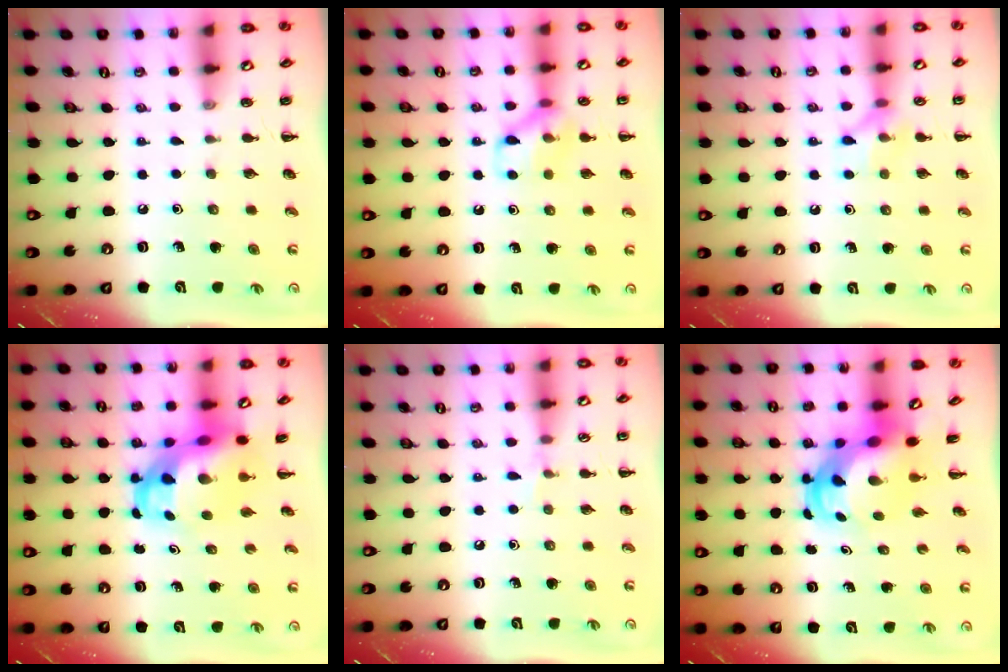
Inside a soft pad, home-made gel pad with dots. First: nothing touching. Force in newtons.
{"total": 10.5, "press": 10.4, "slide": 1.0}
{"total": 7.5, "press": 7.5, "slide": 0.9}
{"total": 7.0, "press": 6.7, "slide": 2.0}
{"total": 4.1, "press": 3.9, "slide": 1.5}
{"total": 5.4, "press": 5.2, "slide": 1.7}